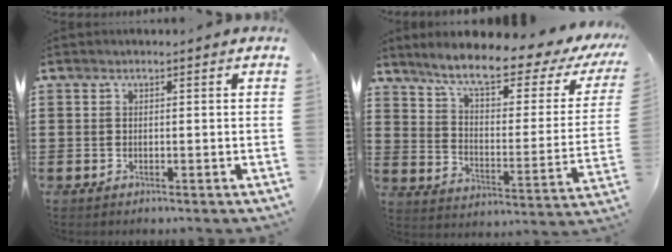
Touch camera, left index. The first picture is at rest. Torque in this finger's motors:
{"motor_torque": [1.32, -0.82, 0.79, 0.21]}